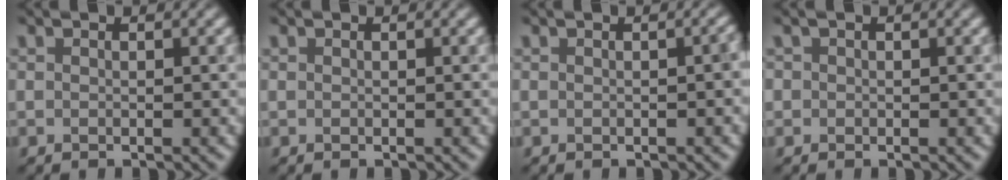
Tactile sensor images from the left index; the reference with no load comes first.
{"total": 0.0}
{"total": 0.7, "force": [-0.2, 0.2, 0.6], "torque": [-0.009, 0.000, 0.001]}
{"total": 0.7, "force": [0.1, 0.6, 0.1], "torque": [0.003, 0.001, -0.002]}